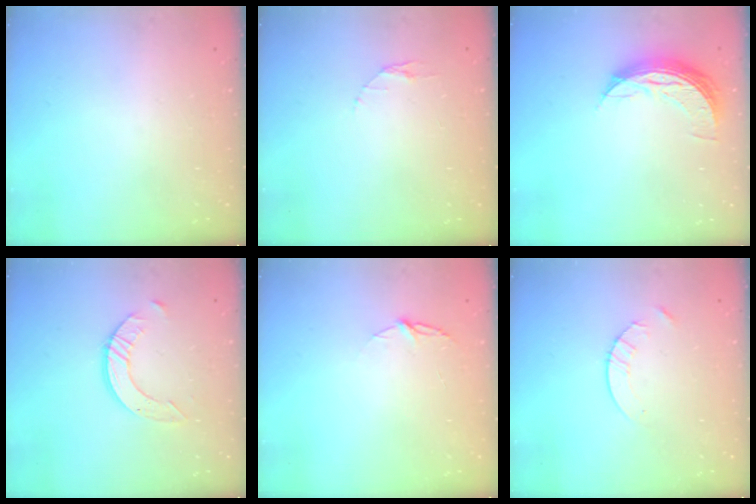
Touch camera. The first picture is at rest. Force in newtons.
{"total": 3.5, "press": 3.4, "slide": 0.4}
{"total": 8.3, "press": 8.3, "slide": 0.5}
{"total": 8.0, "press": 7.9, "slide": 0.8}
{"total": 4.8, "press": 4.8, "slide": 0.5}
{"total": 3.8, "press": 3.7, "slide": 0.5}